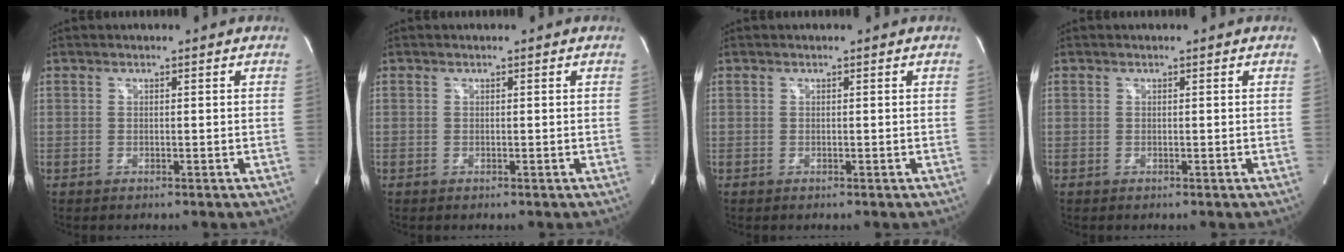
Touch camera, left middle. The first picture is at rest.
{"total": 0.0}
{"total": 0.0}
{"total": 0.0}